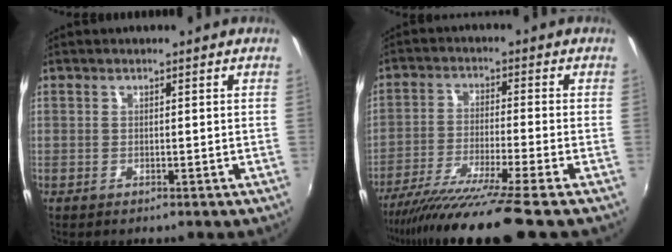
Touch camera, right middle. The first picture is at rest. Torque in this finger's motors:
{"motor_torque": [1.14, -1.00, 0.67, 0.21]}